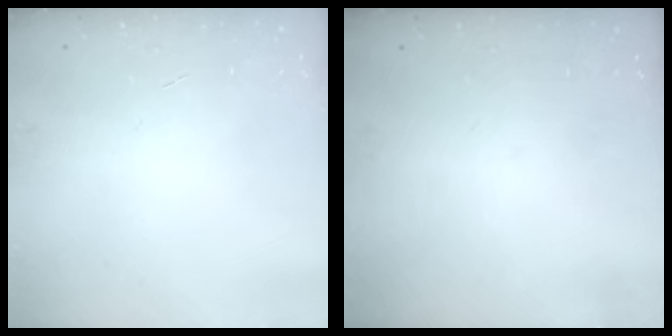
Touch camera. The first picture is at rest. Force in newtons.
{"total": 0.0}